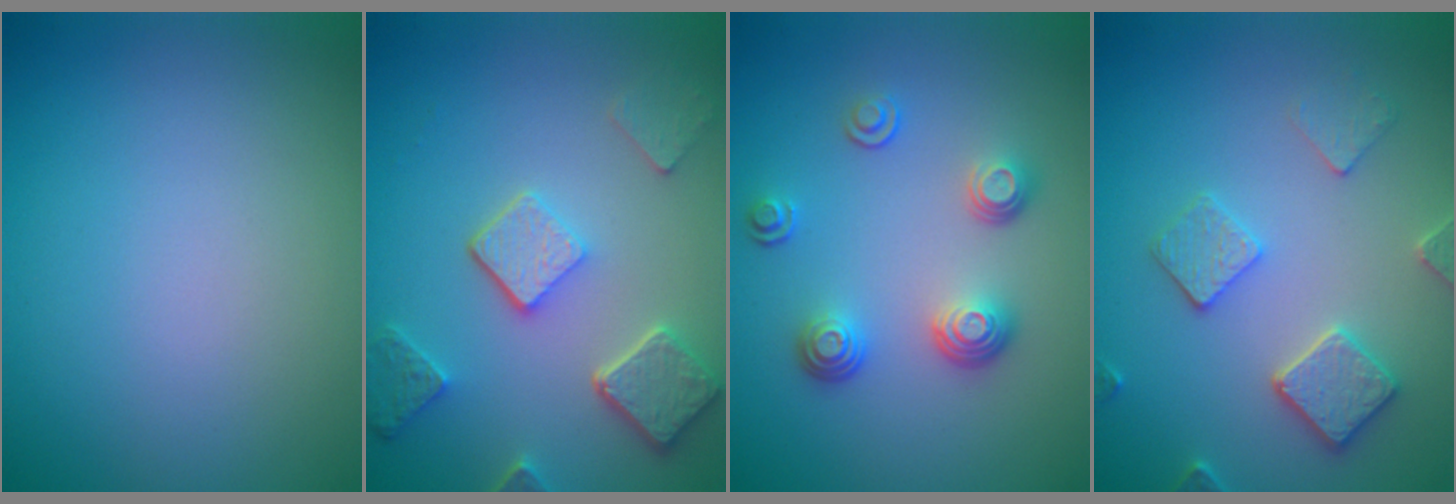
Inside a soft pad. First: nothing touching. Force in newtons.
{"total": 5.1, "press": 4.0, "slide": 3.2}
{"total": 3.5, "press": 2.8, "slide": 2.2}
{"total": 3.4, "press": 3.4, "slide": 0.3}